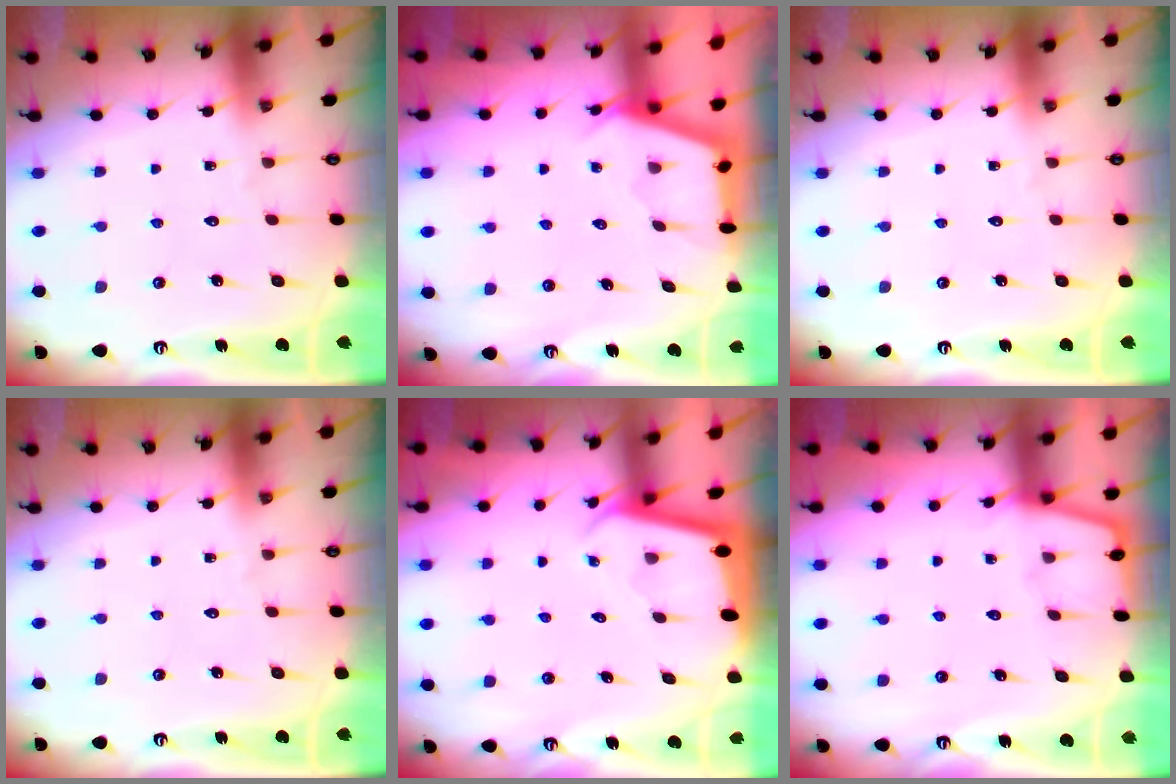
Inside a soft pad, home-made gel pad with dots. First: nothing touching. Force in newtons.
{"total": 2.9, "press": 2.9, "slide": 0.3}
{"total": 0.0}
{"total": 0.0}
{"total": 1.9, "press": 1.9, "slide": 0.1}
{"total": 2.7, "press": 2.6, "slide": 0.4}